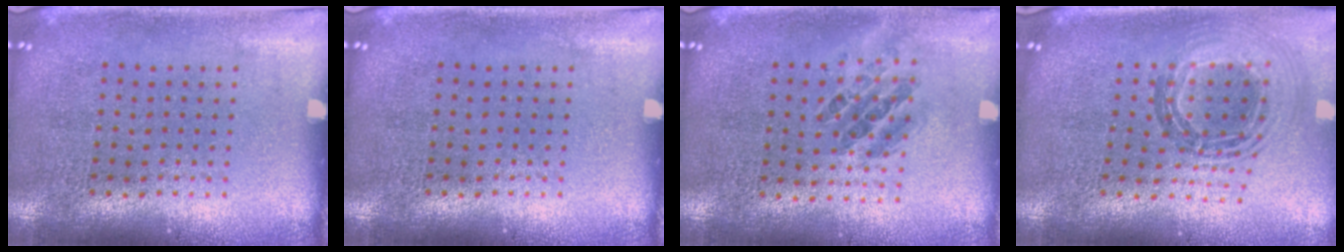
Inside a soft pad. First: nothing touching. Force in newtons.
{"total": 0.0}
{"total": 1.0, "press": 0.8, "slide": 0.5}
{"total": 1.1, "press": 1.1, "slide": 0.4}